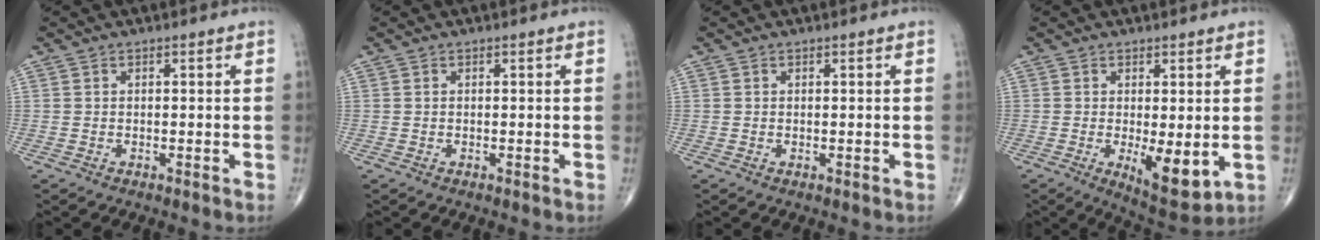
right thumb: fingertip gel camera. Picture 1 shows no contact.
{"total": 0.0}
{"total": 0.0}
{"total": 7.9, "force": [-1.2, 2.8, 7.3], "torque": [-0.103, -0.025, -0.008]}